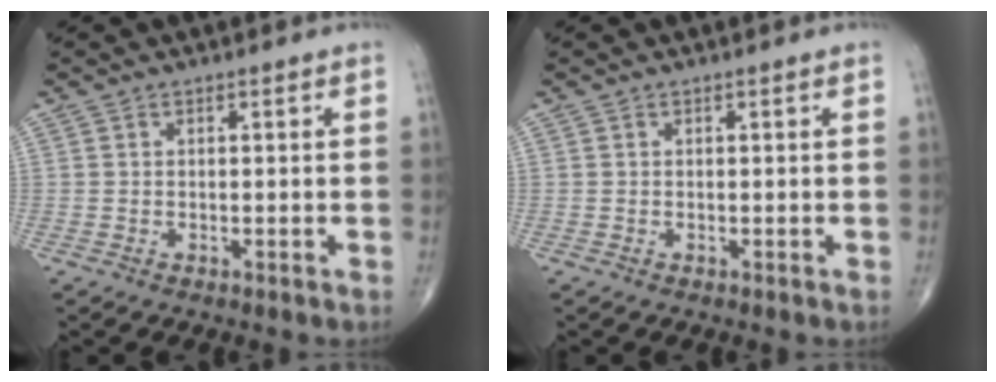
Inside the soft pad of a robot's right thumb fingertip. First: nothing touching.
{"total": 0.0}